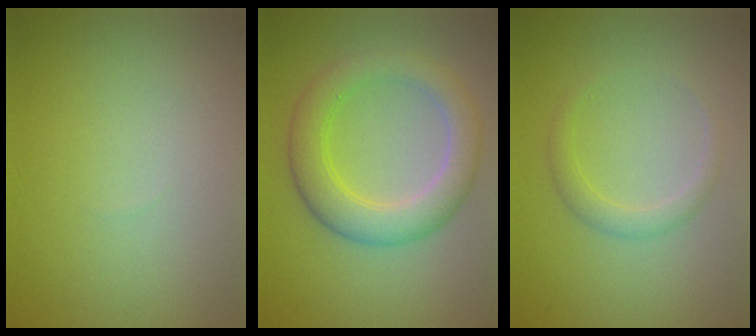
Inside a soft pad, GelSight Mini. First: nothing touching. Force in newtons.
{"total": 5.1, "press": 5.0, "slide": 0.3}
{"total": 1.5, "press": 1.5, "slide": 0.2}